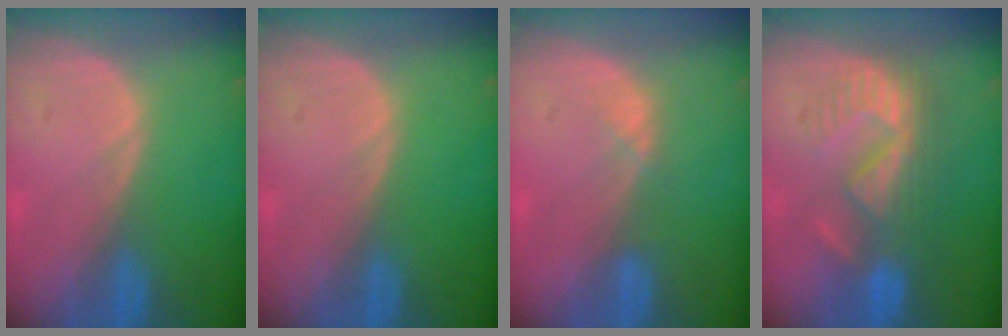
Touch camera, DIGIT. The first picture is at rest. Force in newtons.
{"total": 0.0}
{"total": 1.4, "press": 1.2, "slide": 0.7}
{"total": 8.7, "press": 8.2, "slide": 3.0}